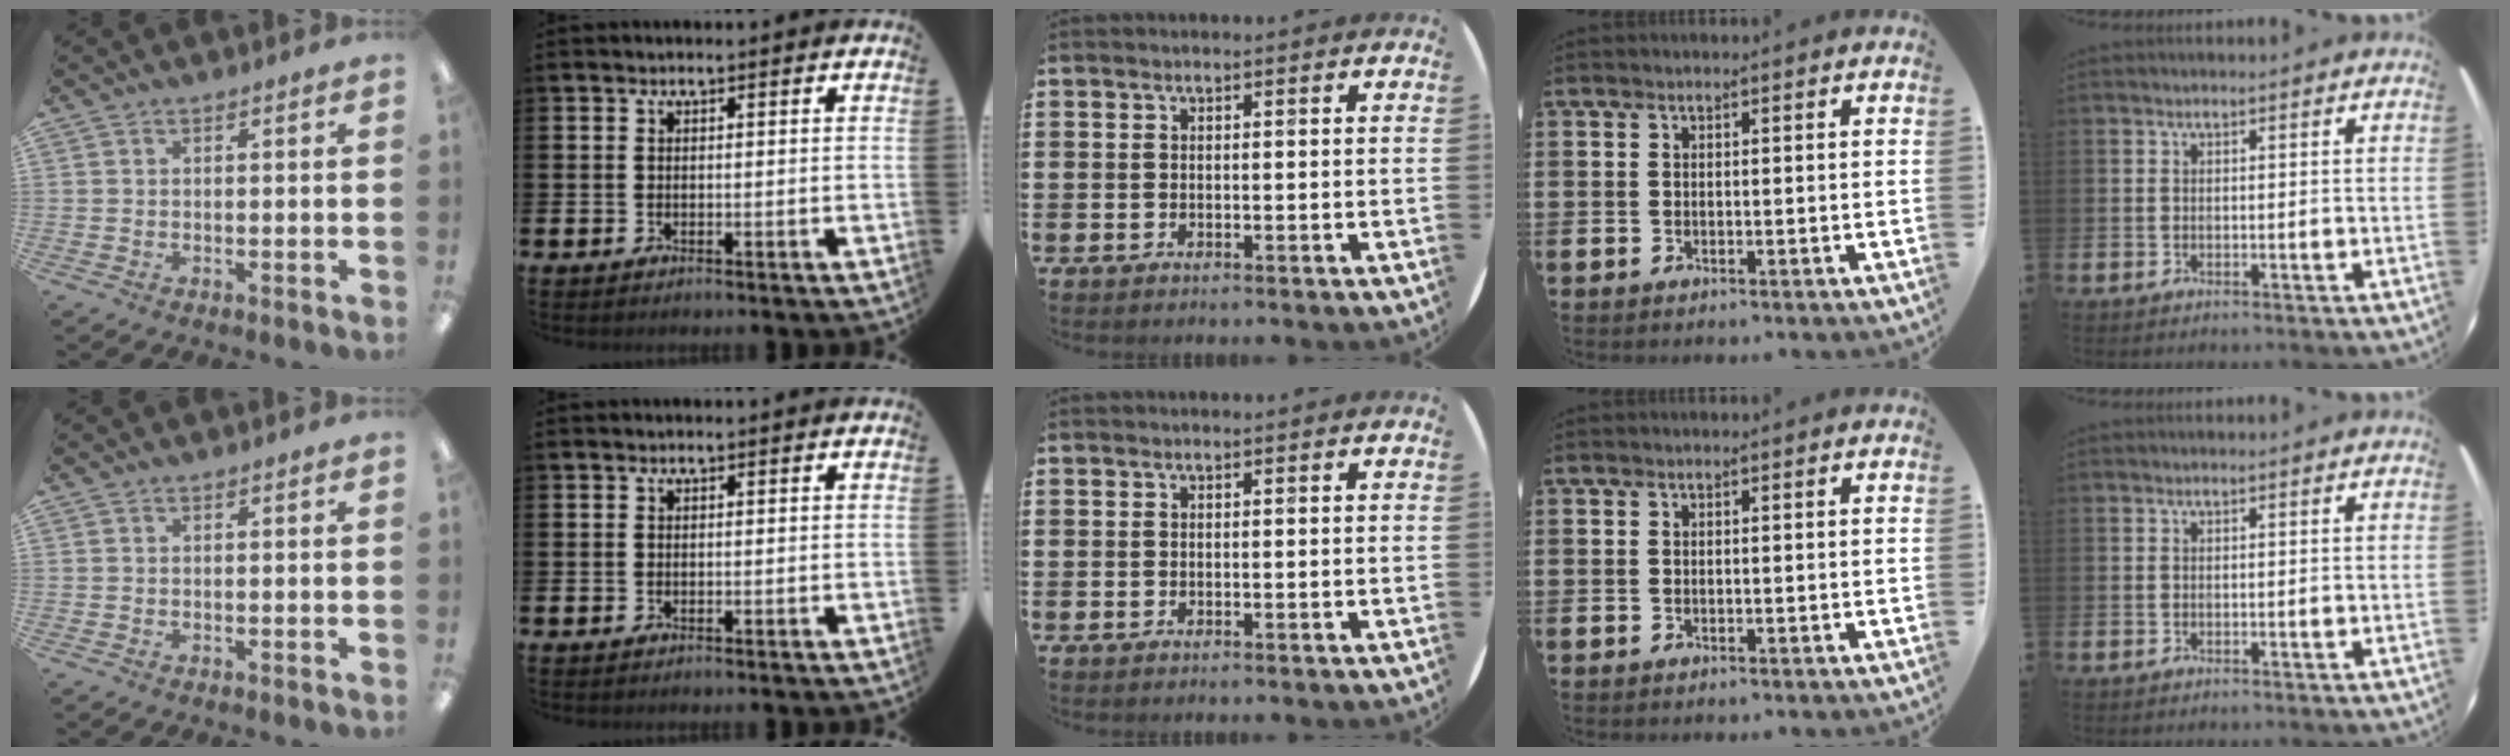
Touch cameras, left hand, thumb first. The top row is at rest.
{}